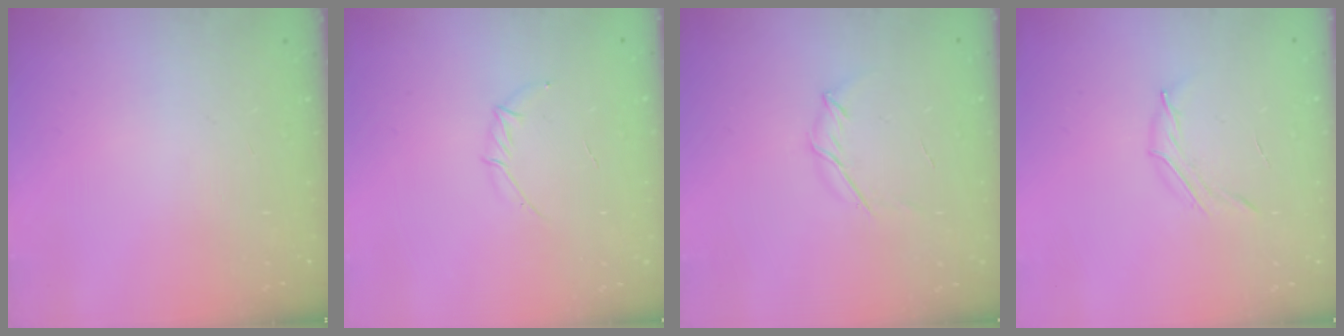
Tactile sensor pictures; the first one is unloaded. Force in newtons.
{"total": 4.1, "press": 3.9, "slide": 1.0}
{"total": 4.0, "press": 3.9, "slide": 0.9}
{"total": 4.2, "press": 4.0, "slide": 1.2}